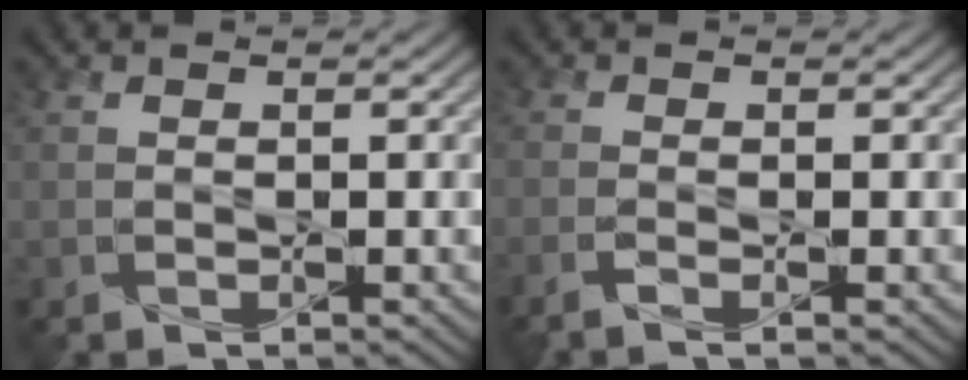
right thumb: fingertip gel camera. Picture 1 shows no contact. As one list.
[{"total": 1.8, "force": [-1.1, 0.3, 1.5], "torque": [-0.032, -0.001, -0.029]}]